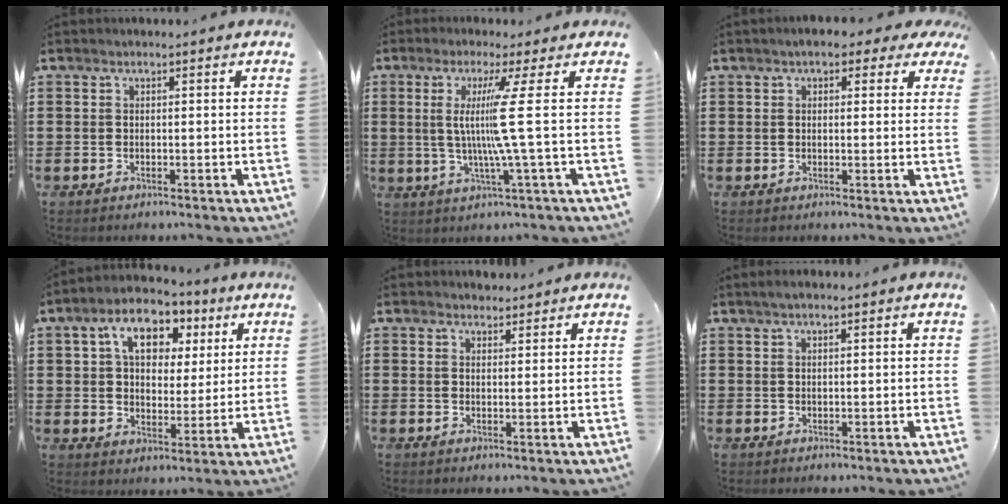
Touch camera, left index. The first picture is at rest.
{"total": 8.5, "force": [0.5, -2.4, 8.1], "torque": [-0.165, -0.020, -0.012]}
{"total": 2.9, "force": [2.0, 1.4, 1.6], "torque": [-0.030, 0.004, 0.032]}
{"total": 8.9, "force": [4.1, 5.7, 5.4], "torque": [-0.099, 0.007, 0.067]}
{"total": 2.0, "force": [1.9, 0.6, 0.0], "torque": [0.004, -0.002, 0.037]}
{"total": 1.2, "force": [0.8, 0.0, 0.8], "torque": [-0.016, 0.001, 0.016]}